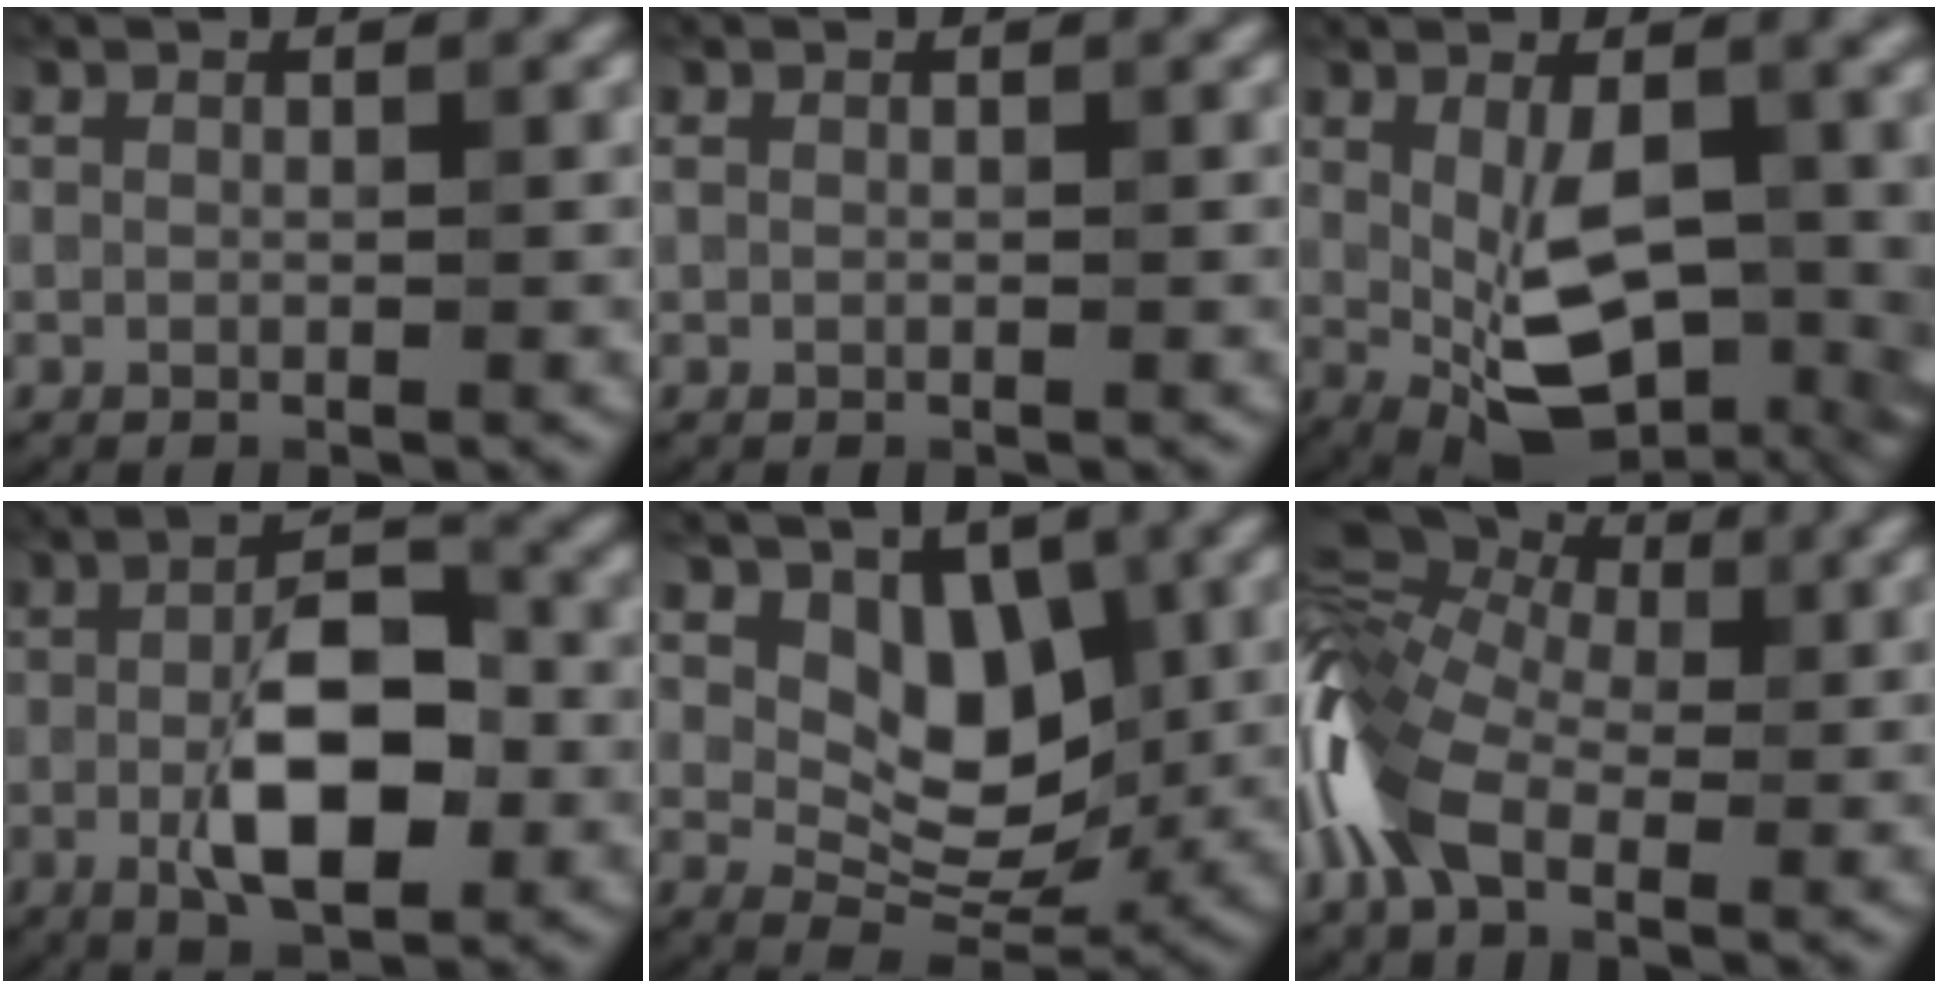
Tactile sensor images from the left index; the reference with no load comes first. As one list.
[{"total": 0.6, "force": [-0.2, -0.1, -0.5], "torque": [0.009, -0.002, -0.003]}, {"total": 9.0, "force": [0.0, 4.7, 7.6], "torque": [-0.121, -0.027, 0.012]}, {"total": 7.1, "force": [-1.9, 3.0, 6.1], "torque": [-0.106, 0.001, -0.037]}, {"total": 4.6, "force": [1.2, 3.4, 2.8], "torque": [-0.031, -0.017, 0.016]}, {"total": 7.7, "force": [-2.2, 4.9, 5.5], "torque": [-0.134, 0.006, -0.068]}]